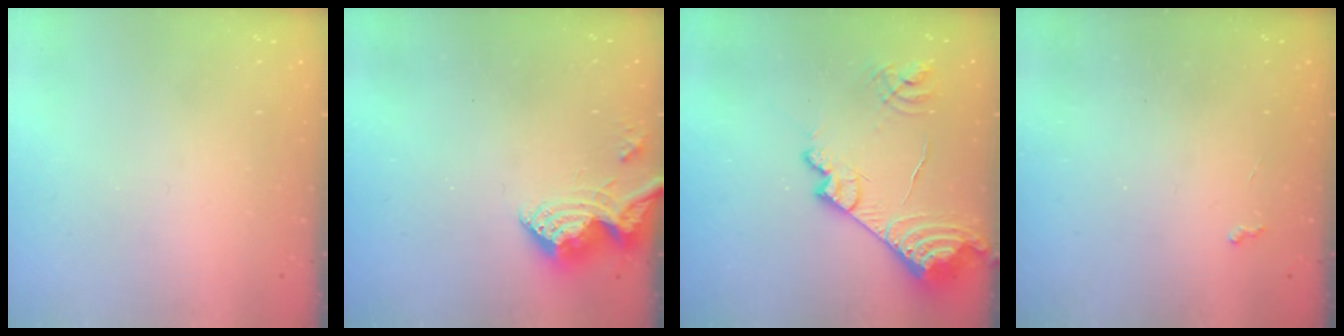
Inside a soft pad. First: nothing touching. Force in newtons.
{"total": 9.8, "press": 9.7, "slide": 1.0}
{"total": 17.3, "press": 17.2, "slide": 1.8}
{"total": 2.6, "press": 2.6, "slide": 0.5}